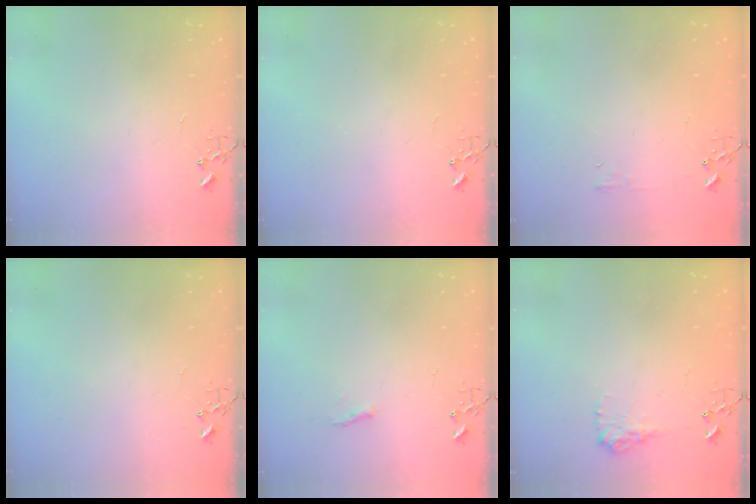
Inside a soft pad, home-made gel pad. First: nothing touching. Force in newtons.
{"total": 0.0}
{"total": 4.8, "press": 4.7, "slide": 0.7}
{"total": 0.0}
{"total": 4.7, "press": 4.6, "slide": 0.6}
{"total": 9.6, "press": 9.6, "slide": 0.3}